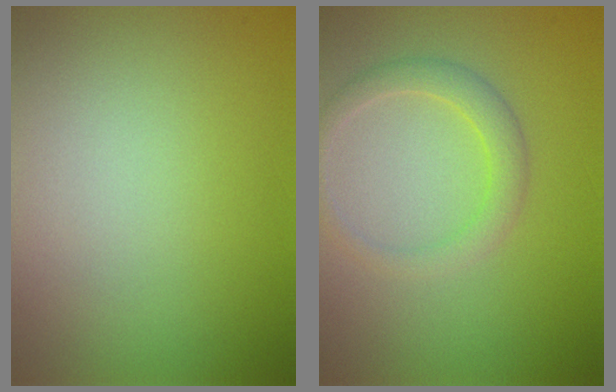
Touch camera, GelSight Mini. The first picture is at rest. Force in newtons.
{"total": 2.2, "press": 2.2, "slide": 0.2}